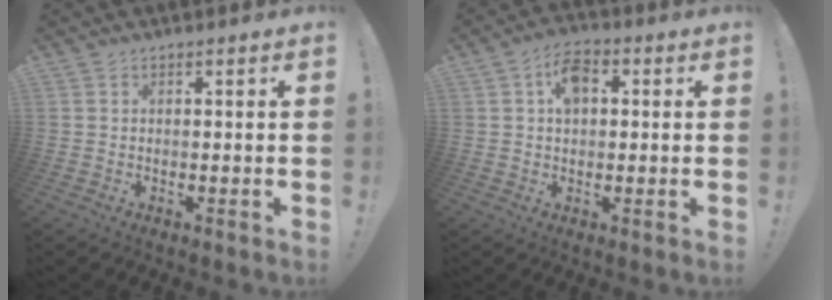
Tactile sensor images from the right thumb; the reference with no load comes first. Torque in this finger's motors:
{"motor_torque": [-0.11, 0.15, 0.43, 0.48, 0.00]}